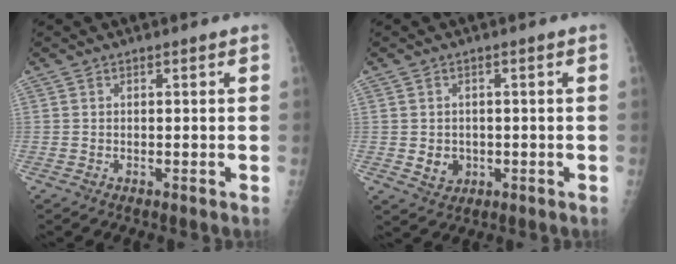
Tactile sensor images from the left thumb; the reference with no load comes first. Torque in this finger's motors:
{"motor_torque": [-0.14, 0.17, 0.23, 0.06, 0.02]}